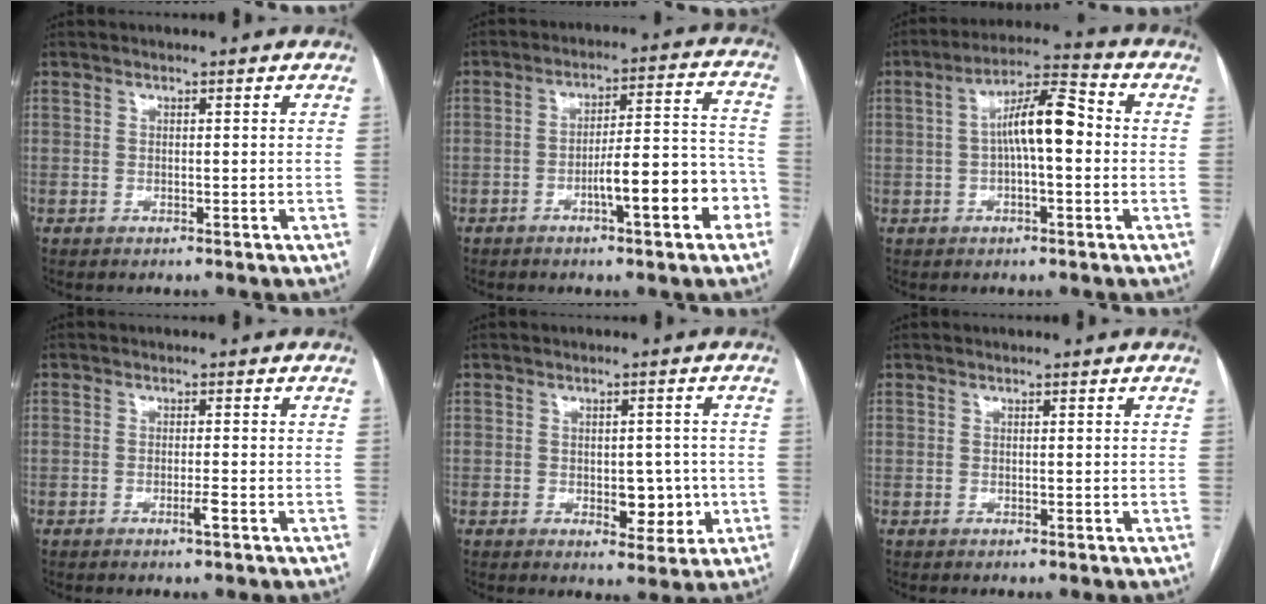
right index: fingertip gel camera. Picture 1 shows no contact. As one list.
[{"total": 11.1, "force": [-4.7, 1.9, 9.9], "torque": [-0.131, 0.031, -0.064]}, {"total": 9.1, "force": [0.2, 2.1, 8.8], "torque": [-0.158, 0.031, -0.001]}, {"total": 1.6, "force": [-0.8, 0.0, 1.4], "torque": [-0.025, -0.002, -0.015]}, {"total": 5.3, "force": [-0.8, 3.0, 4.3], "torque": [-0.044, 0.006, -0.003]}, {"total": 0.0}]